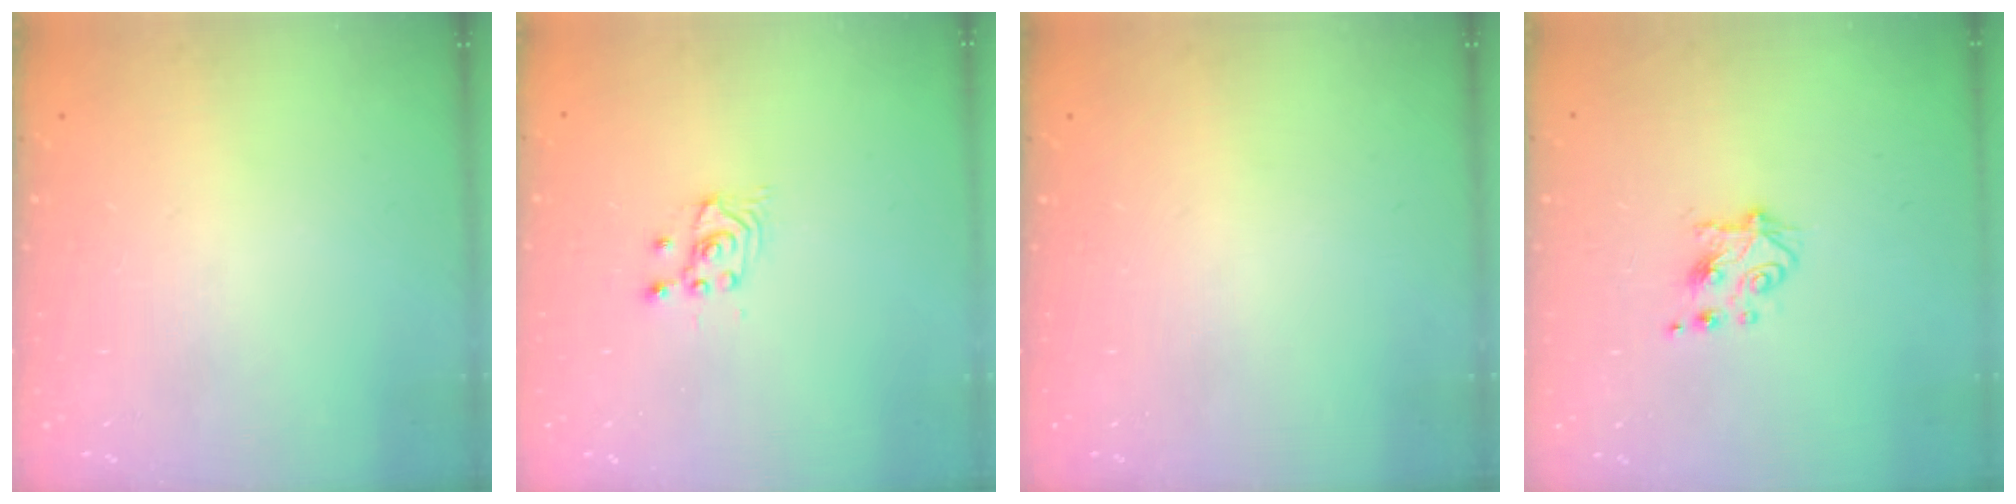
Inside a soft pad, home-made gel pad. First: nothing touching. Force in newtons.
{"total": 2.6, "press": 2.5, "slide": 0.3}
{"total": 0.0}
{"total": 5.3, "press": 5.2, "slide": 0.8}